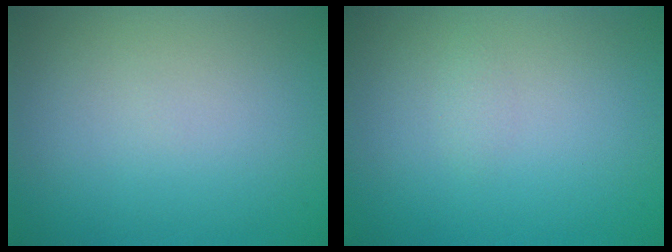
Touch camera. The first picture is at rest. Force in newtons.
{"total": 0.6, "press": 0.6, "slide": 0.1}